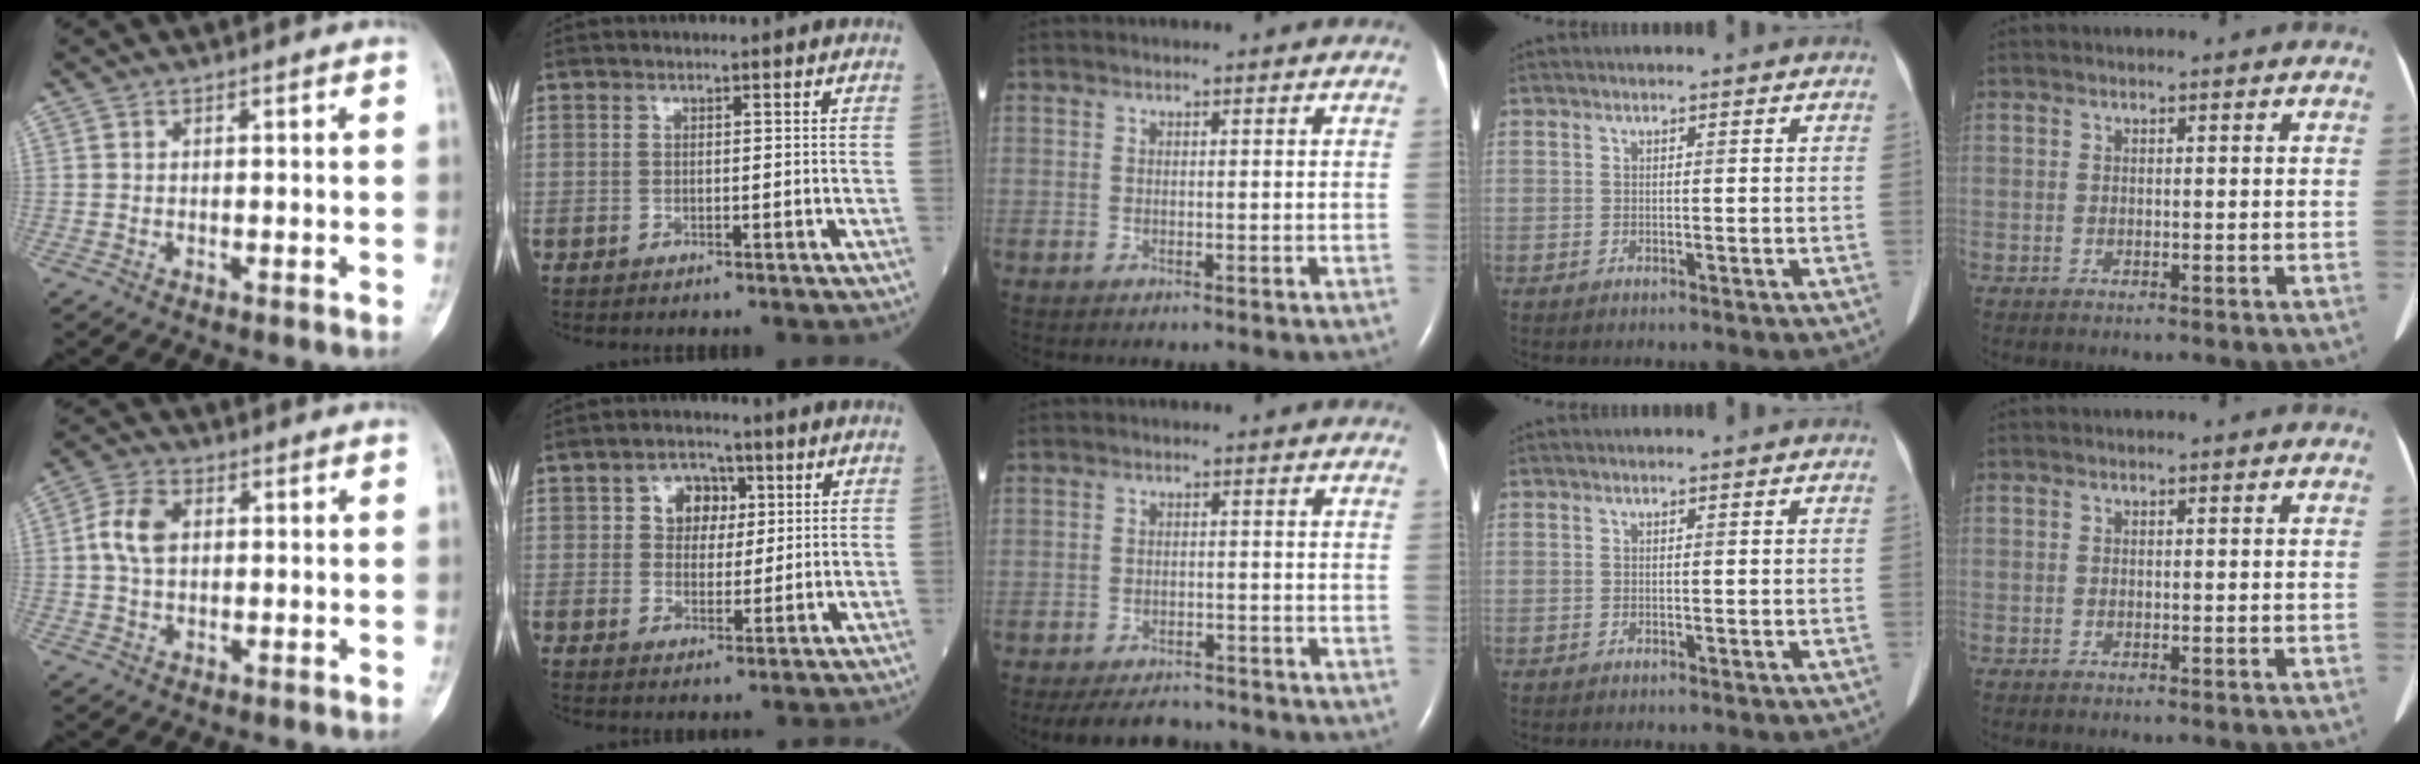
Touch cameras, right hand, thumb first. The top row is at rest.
{"thumb": {"total": 6.5, "force": [0.8, 4.4, 4.8], "torque": [-0.097, 0.012, 0.011]}, "index": {"total": 6.1, "force": [1.7, 5.0, 3.0], "torque": [-0.044, 0.018, 0.030]}, "middle": {"total": 6.7, "force": [-6.1, 2.3, 1.7], "torque": [-0.025, -0.007, -0.085]}}